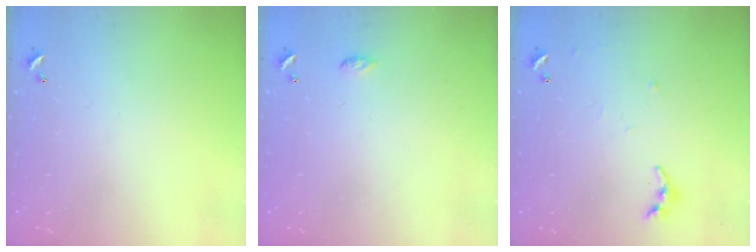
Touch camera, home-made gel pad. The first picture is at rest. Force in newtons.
{"total": 3.2, "press": 3.2, "slide": 0.3}
{"total": 4.6, "press": 4.6, "slide": 0.3}